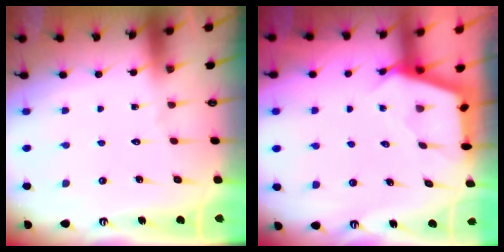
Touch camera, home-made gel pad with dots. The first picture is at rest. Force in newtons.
{"total": 3.2, "press": 3.2, "slide": 0.3}